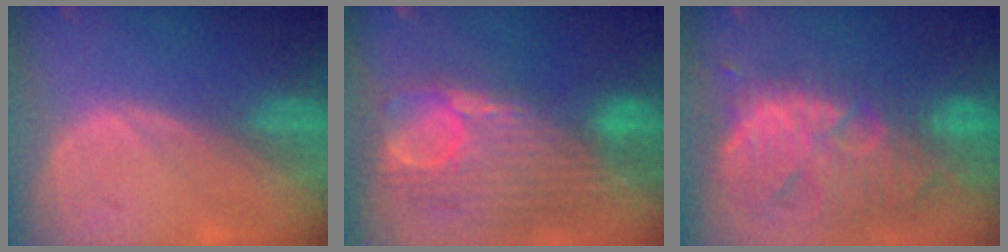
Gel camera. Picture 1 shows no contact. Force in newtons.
{"total": 12.7, "press": 10.7, "slide": 6.8}
{"total": 13.6, "press": 11.6, "slide": 7.2}